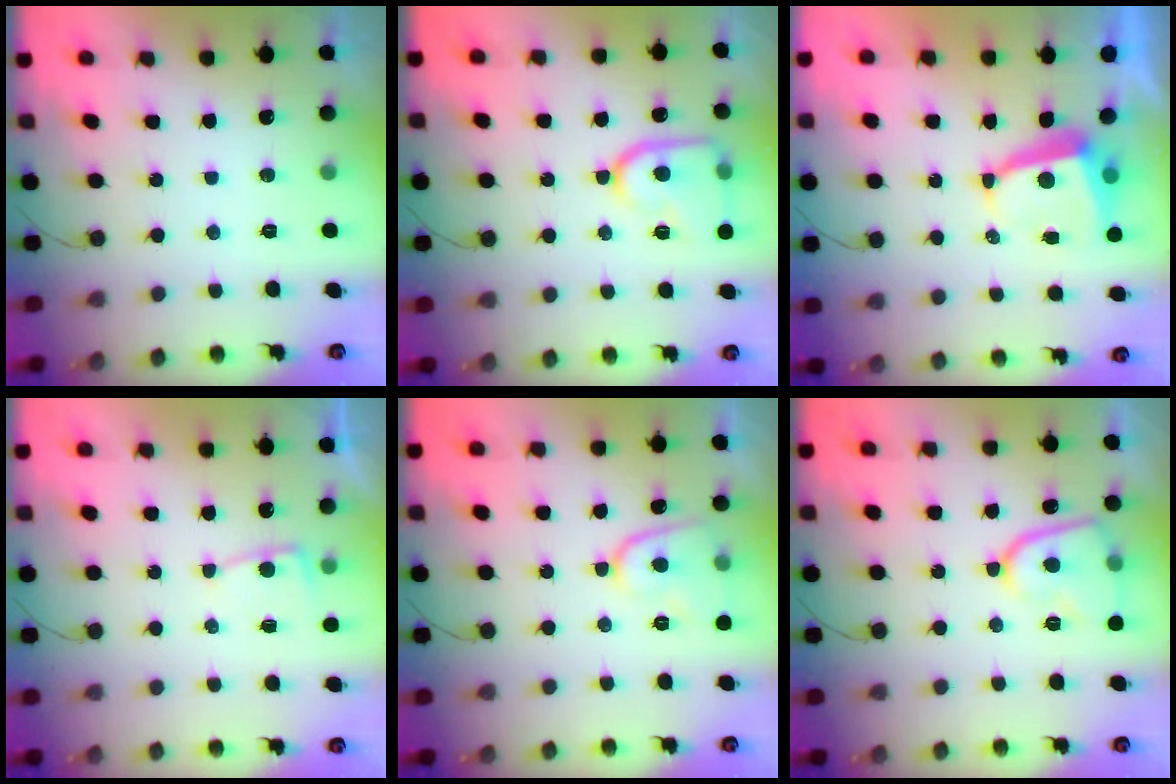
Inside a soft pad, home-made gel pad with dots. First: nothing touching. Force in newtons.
{"total": 14.6, "press": 14.5, "slide": 1.3}
{"total": 6.3, "press": 6.3, "slide": 0.6}
{"total": 4.4, "press": 4.4, "slide": 0.5}
{"total": 9.8, "press": 9.7, "slide": 1.1}
{"total": 11.9, "press": 11.8, "slide": 1.5}